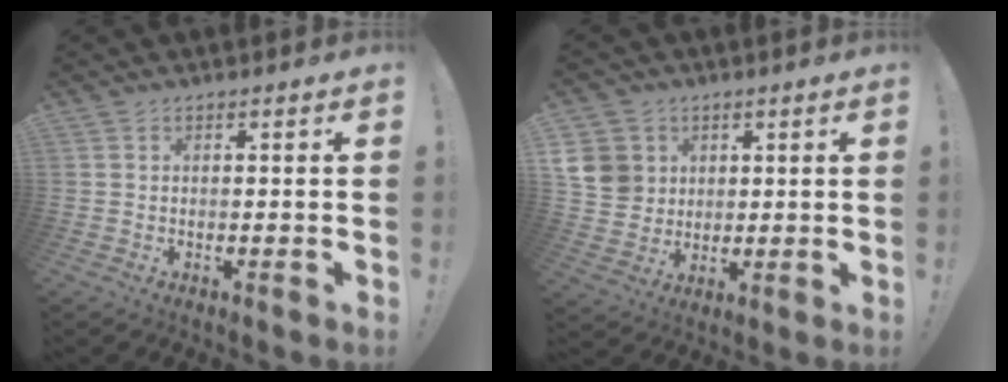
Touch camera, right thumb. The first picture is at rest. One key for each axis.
{"total": 9.7, "fx": 3.2, "fy": 8.6, "fz": 2.9, "tx": -0.044, "ty": -0.017, "tz": 0.069}